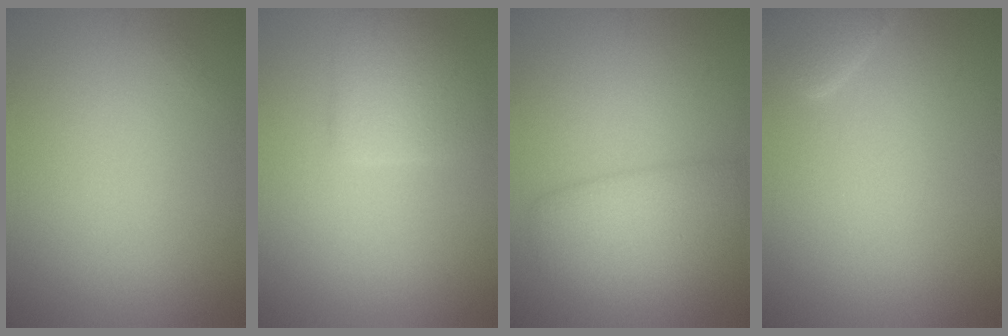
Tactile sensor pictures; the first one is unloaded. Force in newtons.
{"total": 2.9, "press": 2.9, "slide": 0.3}
{"total": 4.1, "press": 4.1, "slide": 0.2}
{"total": 2.2, "press": 2.2, "slide": 0.1}